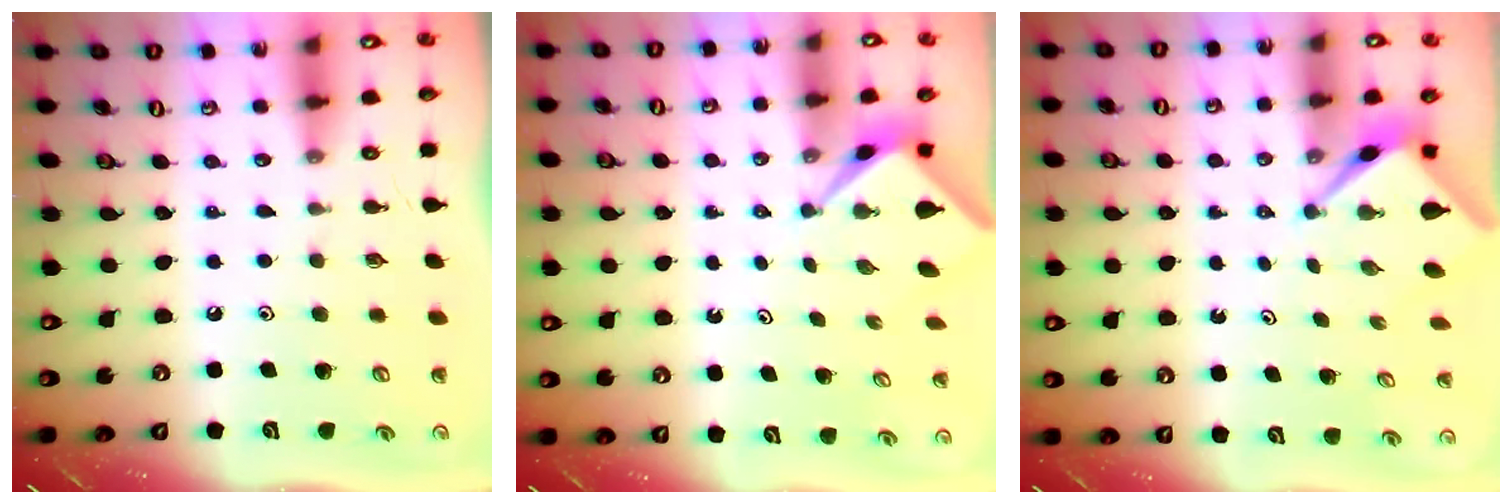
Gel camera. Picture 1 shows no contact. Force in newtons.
{"total": 1.7, "press": 1.7, "slide": 0.2}
{"total": 2.5, "press": 2.5, "slide": 0.2}